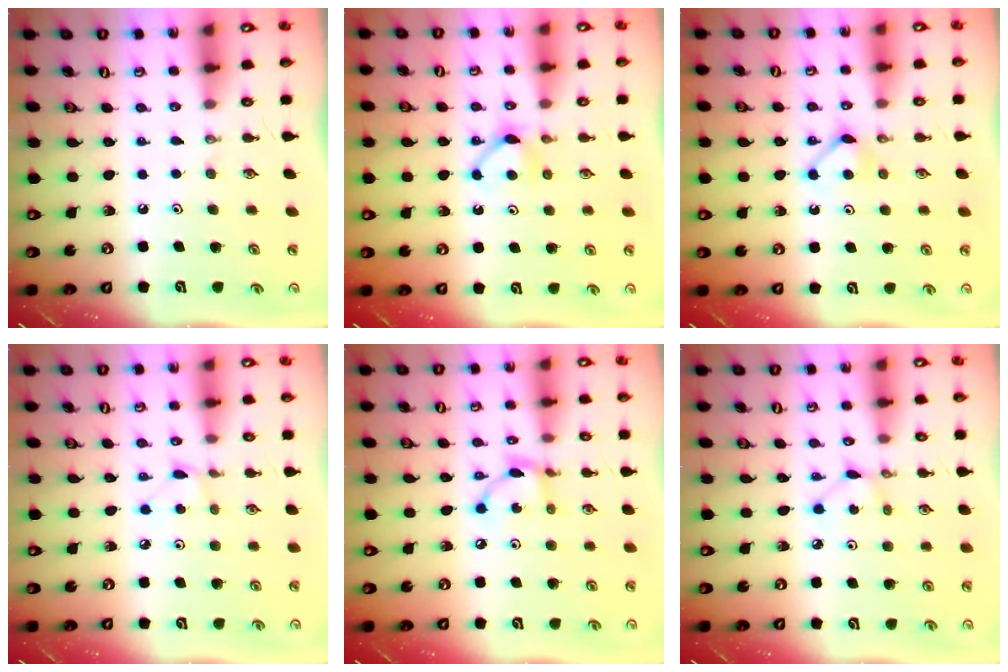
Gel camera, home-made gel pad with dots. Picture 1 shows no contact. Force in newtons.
{"total": 5.4, "press": 5.3, "slide": 0.7}
{"total": 4.2, "press": 4.2, "slide": 0.5}
{"total": 3.0, "press": 3.0, "slide": 0.5}
{"total": 6.0, "press": 6.0, "slide": 0.1}
{"total": 2.3, "press": 2.3, "slide": 0.0}